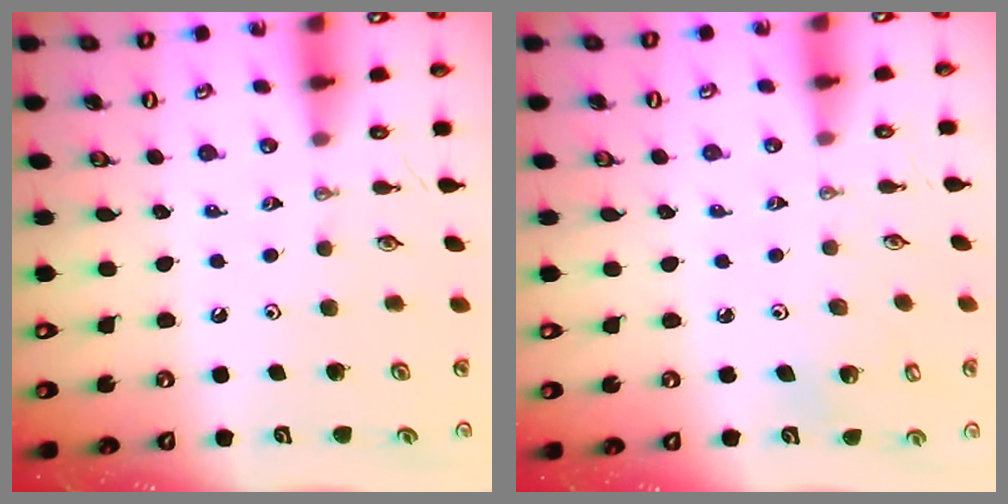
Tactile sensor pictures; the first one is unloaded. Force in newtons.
{"total": 3.0, "press": 2.9, "slide": 0.5}